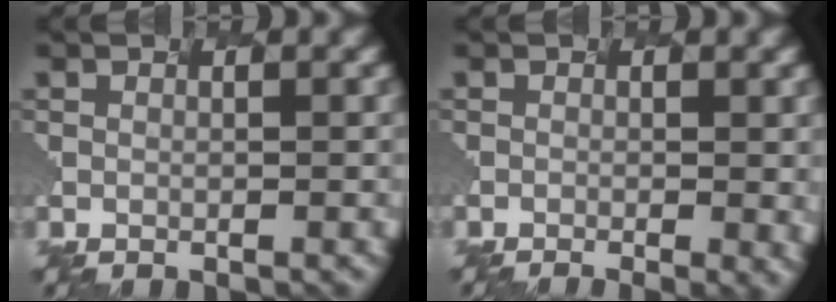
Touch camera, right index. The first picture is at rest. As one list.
[{"total": 3.3, "force": [-0.8, 1.1, 3.0], "torque": [-0.014, -0.001, 0.001]}]